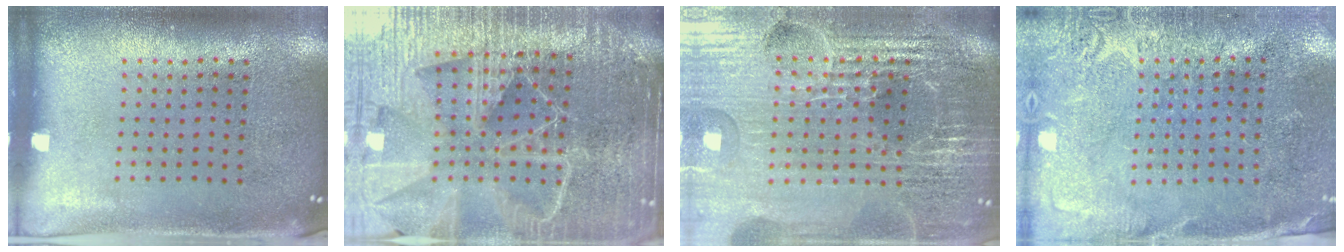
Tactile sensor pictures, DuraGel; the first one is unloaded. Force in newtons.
{"total": 6.4, "press": 5.5, "slide": 3.2}
{"total": 6.9, "press": 6.0, "slide": 3.5}
{"total": 2.7, "press": 2.6, "slide": 0.9}